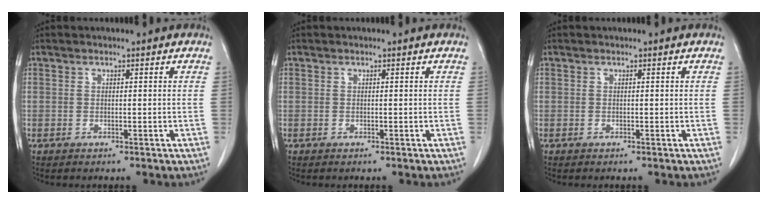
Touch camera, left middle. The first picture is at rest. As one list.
[{"total": 0.0}, {"total": 0.0}]